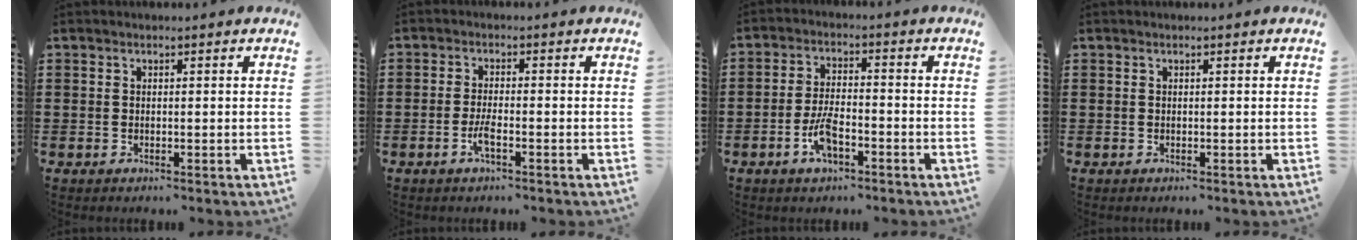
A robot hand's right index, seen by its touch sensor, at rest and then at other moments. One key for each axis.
{"total": 2.7, "fx": -1.3, "fy": 0.4, "fz": 2.3, "tx": -0.048, "ty": -0.001, "tz": -0.027}
{"total": 5.7, "fx": -2.7, "fy": 2.3, "fz": 4.5, "tx": -0.100, "ty": 0.003, "tz": -0.055}
{"total": 0.0}